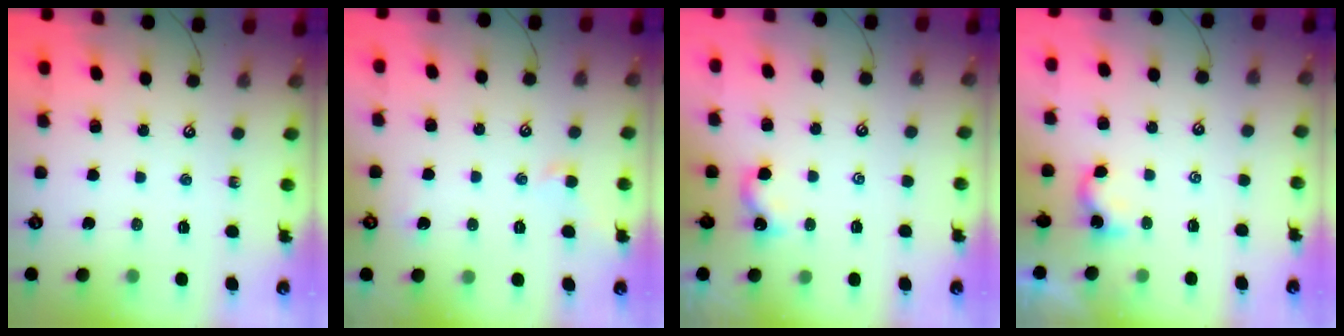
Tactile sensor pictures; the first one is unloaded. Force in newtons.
{"total": 0.5, "press": 0.2, "slide": 0.5}
{"total": 0.8, "press": 0.7, "slide": 0.3}
{"total": 1.9, "press": 1.9, "slide": 0.3}